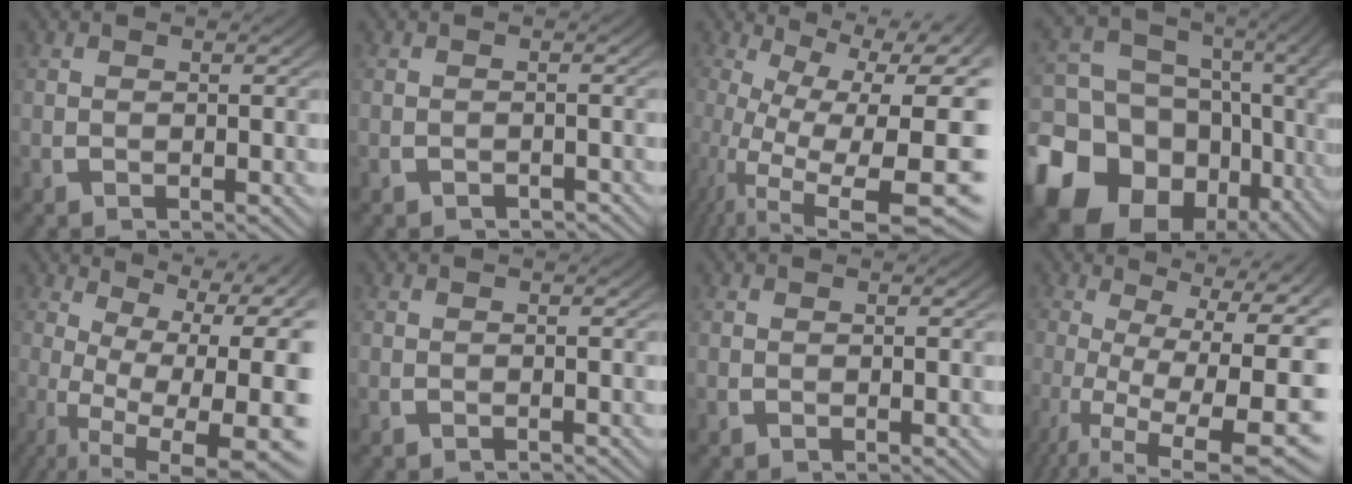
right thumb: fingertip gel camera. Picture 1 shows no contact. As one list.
[{"total": 2.1, "force": [-2.0, 0.4, 0.2], "torque": [-0.004, 0.000, -0.028]}, {"total": 16.0, "force": [-0.3, 10.0, 12.5], "torque": [-0.225, -0.049, 0.015]}, {"total": 22.0, "force": [-7.5, 17.2, 11.4], "torque": [-0.230, -0.090, -0.113]}, {"total": 14.6, "force": [-1.0, 8.7, 11.6], "torque": [-0.189, -0.057, 0.006]}, {"total": 0.7, "force": [-0.7, 0.1, 0.1], "torque": [-0.004, 0.000, -0.009]}, {"total": 0.0}, {"total": 14.2, "force": [-2.4, 8.4, 11.2], "torque": [-0.185, -0.057, -0.013]}]